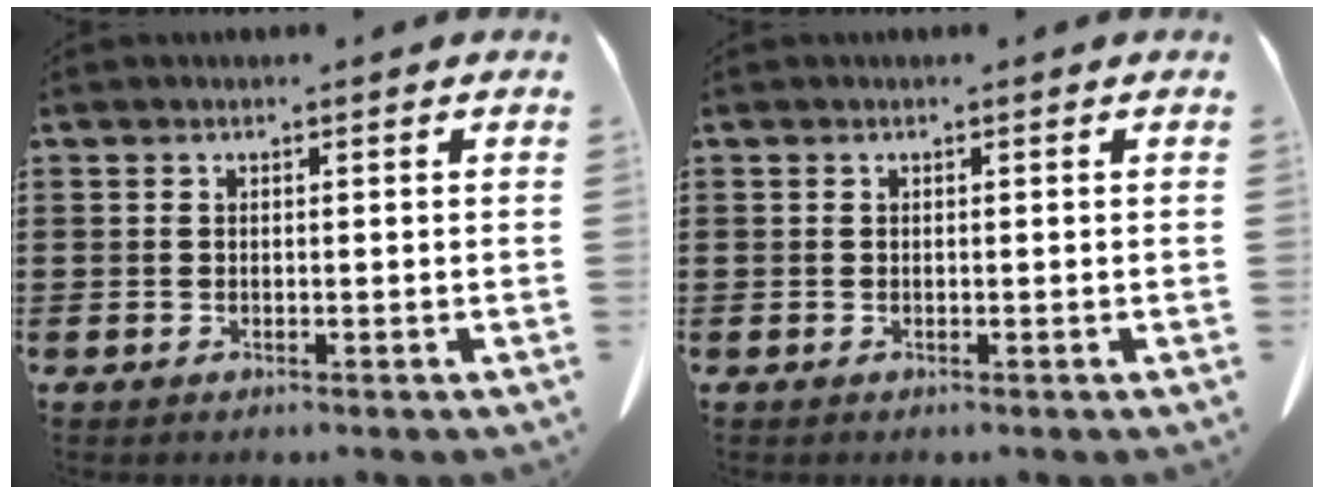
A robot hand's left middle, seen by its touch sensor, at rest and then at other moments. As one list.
[{"total": 0.0}]